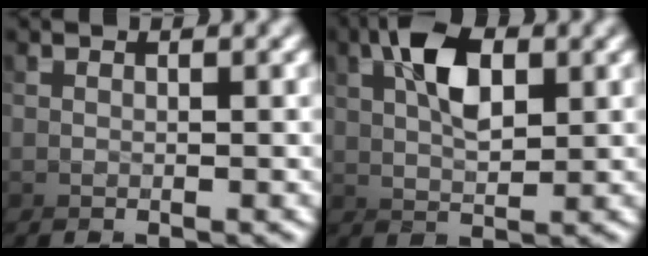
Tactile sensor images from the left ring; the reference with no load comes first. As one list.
[{"total": 3.1, "force": [2.7, 0.3, 1.4], "torque": [-0.054, 0.023, 0.029]}]